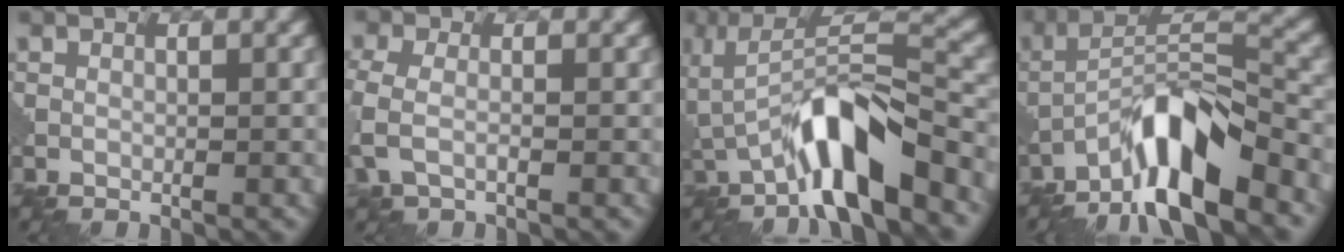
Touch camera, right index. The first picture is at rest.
{"total": 3.0, "force": [-0.7, 1.7, 2.4], "torque": [-0.068, 0.000, -0.022]}
{"total": 8.1, "force": [-4.2, 2.3, 6.5], "torque": [-0.110, 0.011, -0.077]}
{"total": 8.8, "force": [-5.8, 1.9, 6.3], "torque": [-0.105, 0.016, -0.110]}